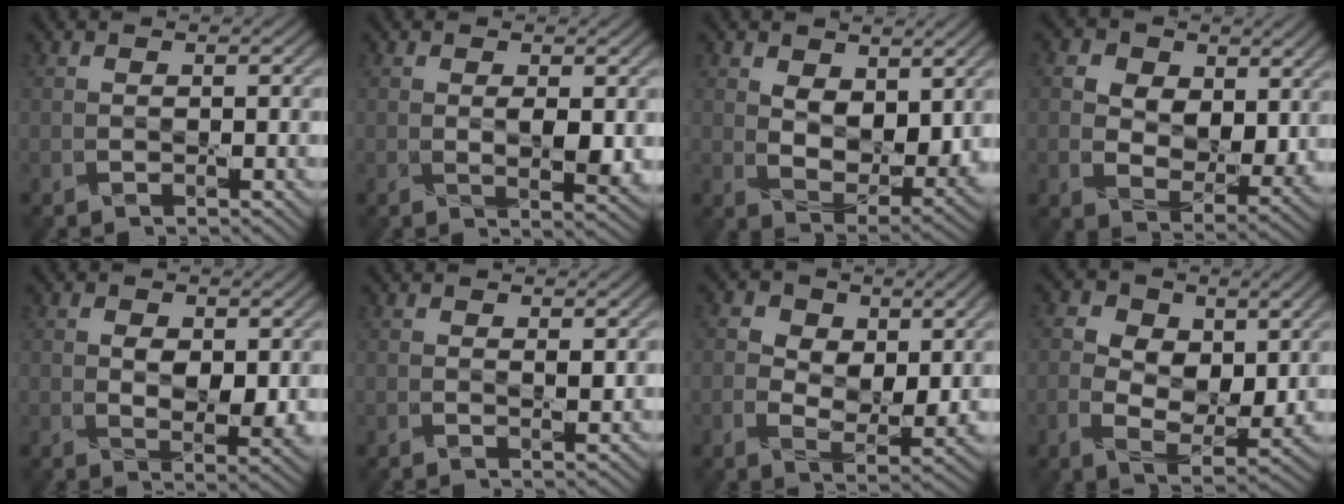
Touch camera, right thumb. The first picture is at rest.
{"total": 2.7, "force": [0.3, 1.2, 2.5], "torque": [-0.047, -0.009, 0.011]}
{"total": 7.5, "force": [2.6, 4.5, 5.5], "torque": [-0.112, -0.017, 0.047]}
{"total": 9.4, "force": [3.0, 6.9, 5.6], "torque": [-0.140, -0.010, 0.049]}
{"total": 4.4, "force": [0.5, 2.6, 3.5], "torque": [-0.066, -0.010, 0.016]}
{"total": 0.8, "force": [0.4, 0.2, 0.7], "torque": [-0.014, -0.004, 0.006]}
{"total": 6.4, "force": [1.0, 4.4, 4.5], "torque": [-0.085, -0.011, 0.018]}
{"total": 8.1, "force": [1.1, 5.4, 5.9], "torque": [-0.120, -0.009, 0.019]}